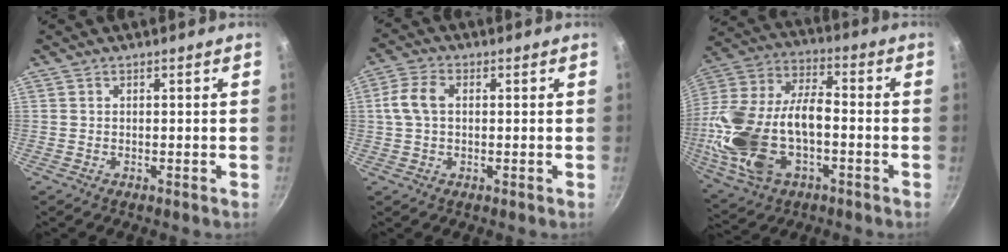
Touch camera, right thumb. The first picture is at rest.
{"total": 5.9, "force": [0.7, 3.8, 4.4], "torque": [-0.097, 0.016, 0.010]}
{"total": 23.7, "force": [-4.6, 13.0, 19.3], "torque": [-0.422, 0.017, -0.077]}